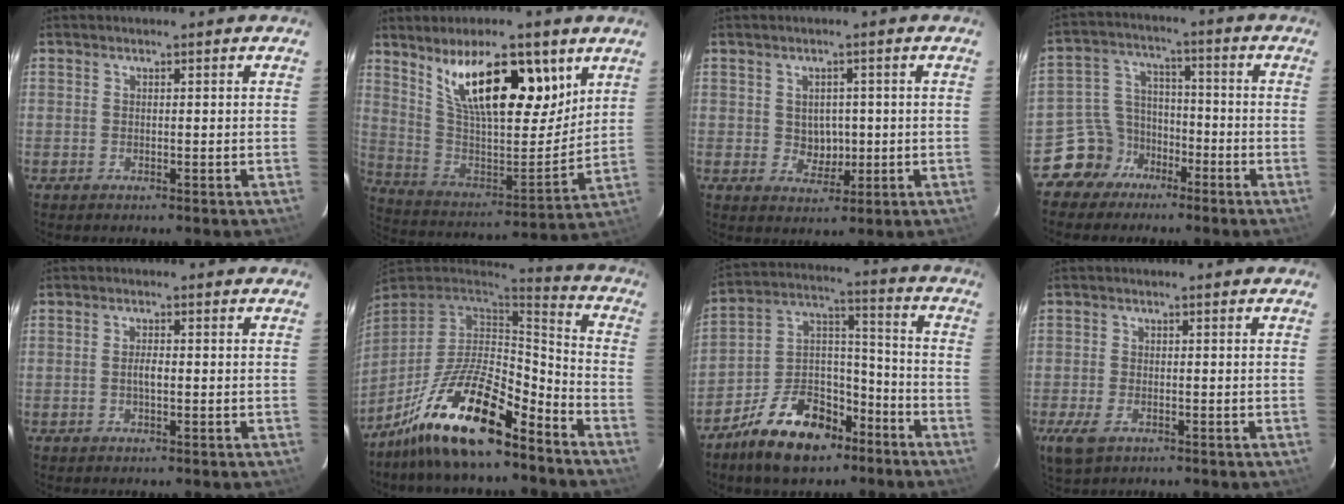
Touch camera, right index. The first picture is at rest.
{"total": 21.6, "force": [11.9, 8.1, 16.1], "torque": [-0.268, 0.005, 0.219]}
{"total": 4.2, "force": [0.1, 3.7, 2.0], "torque": [-0.032, 0.005, 0.009]}
{"total": 8.4, "force": [-5.6, 6.2, 0.6], "torque": [-0.025, 0.035, -0.104]}
{"total": 1.9, "force": [-0.3, 0.6, 1.8], "torque": [-0.034, 0.002, -0.006]}
{"total": 18.9, "force": [-12.9, 5.6, 12.6], "torque": [-0.253, -0.005, -0.233]}
{"total": 16.4, "force": [-10.5, 9.1, 8.7], "torque": [-0.170, 0.048, -0.169]}
{"total": 5.3, "force": [-2.7, 3.0, 3.4], "torque": [-0.084, -0.011, -0.049]}